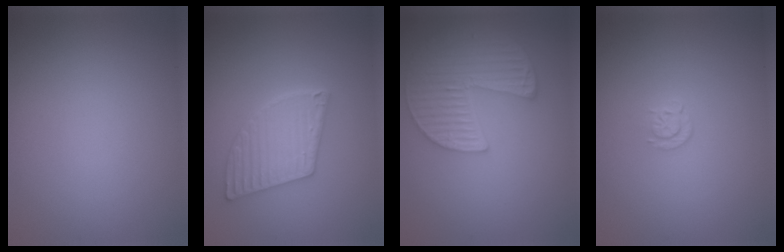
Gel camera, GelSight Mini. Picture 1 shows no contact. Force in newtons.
{"total": 4.1, "press": 3.6, "slide": 1.8}
{"total": 5.4, "press": 4.3, "slide": 3.1}
{"total": 1.1, "press": 0.6, "slide": 0.9}